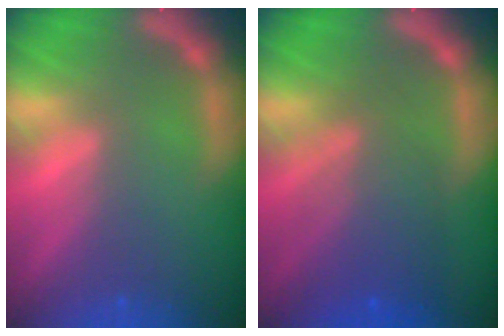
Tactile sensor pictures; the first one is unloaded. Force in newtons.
{"total": 6.6}